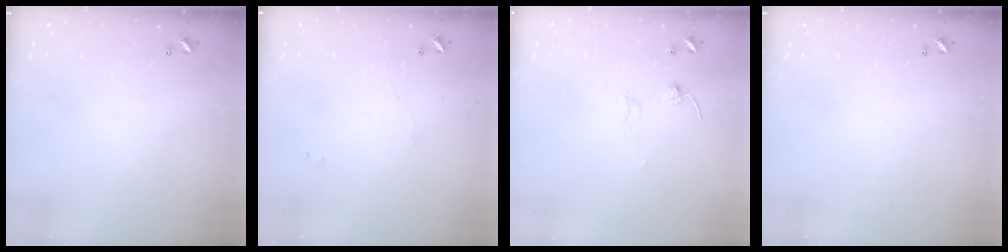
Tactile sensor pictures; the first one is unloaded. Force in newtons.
{"total": 1.2, "press": 1.1, "slide": 0.3}
{"total": 1.7, "press": 1.5, "slide": 0.7}
{"total": 0.0}